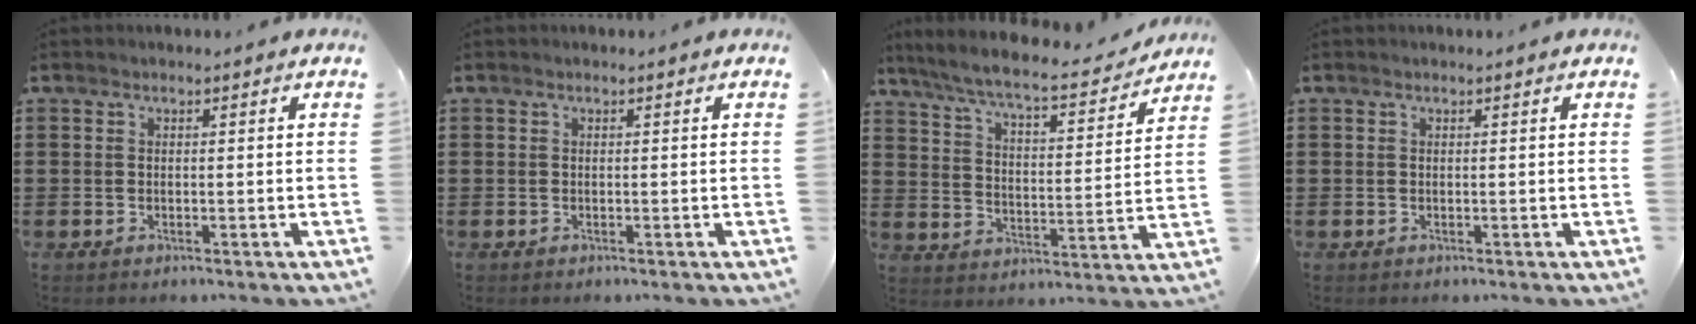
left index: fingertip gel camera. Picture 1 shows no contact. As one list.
[{"total": 0.0}, {"total": 6.9, "force": [6.2, 0.1, 2.9], "torque": [-0.084, -0.041, 0.104]}, {"total": 0.0}]